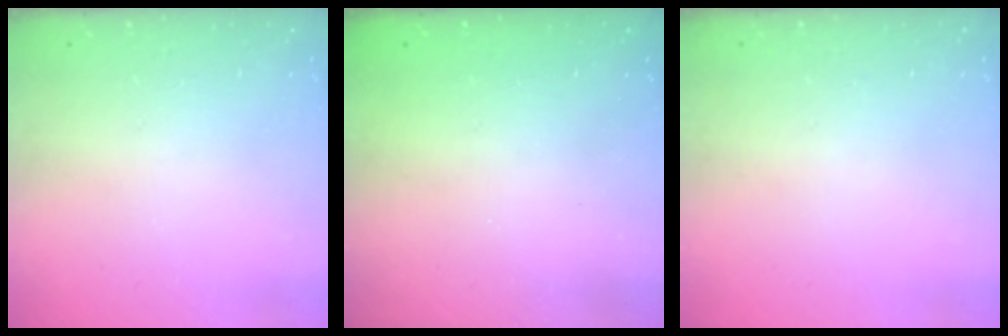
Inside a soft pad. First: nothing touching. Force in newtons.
{"total": 2.3, "press": 2.2, "slide": 0.8}
{"total": 0.0}